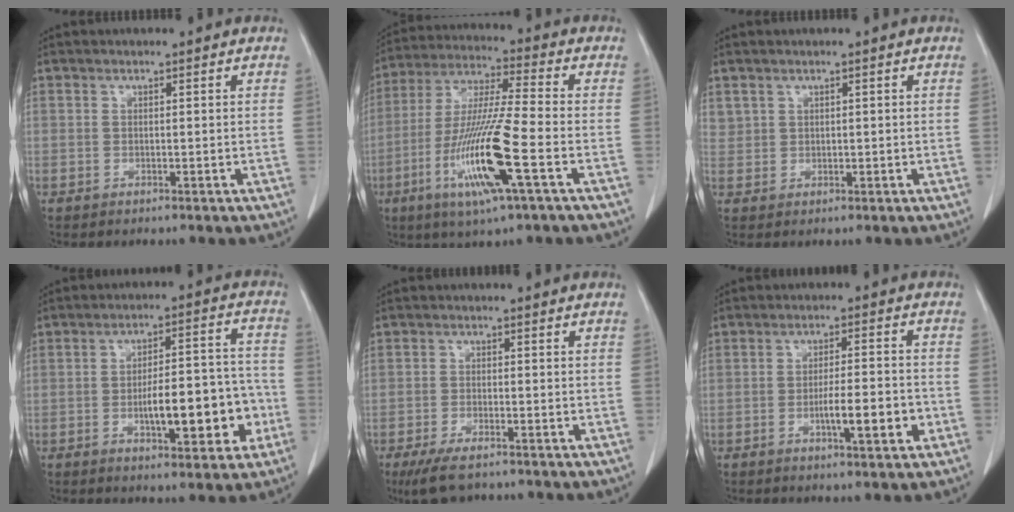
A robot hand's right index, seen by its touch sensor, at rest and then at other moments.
{"total": 15.5, "force": [-5.5, 0.2, 14.5], "torque": [-0.298, -0.021, -0.105]}
{"total": 1.6, "force": [1.0, 1.2, 0.2], "torque": [0.003, 0.006, 0.017]}
{"total": 12.3, "force": [-3.6, 3.8, 11.2], "torque": [-0.167, 0.027, -0.047]}
{"total": 6.1, "force": [-4.6, 1.8, 3.5], "torque": [-0.066, -0.011, -0.079]}
{"total": 6.7, "force": [-2.3, 0.9, 6.2], "torque": [-0.101, -0.001, -0.033]}